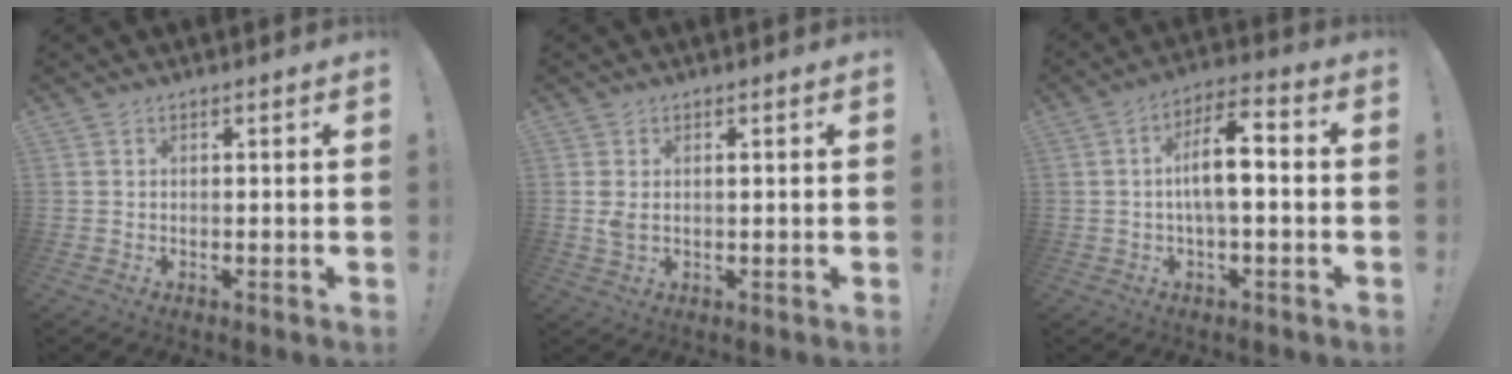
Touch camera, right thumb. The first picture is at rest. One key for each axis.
{"total": 2.2, "fx": 0.6, "fy": 1.2, "fz": 1.8, "tx": -0.035, "ty": 0.004, "tz": 0.010}
{"total": 10.3, "fx": -0.4, "fy": 3.4, "fz": 9.7, "tx": -0.164, "ty": 0.008, "tz": -0.009}